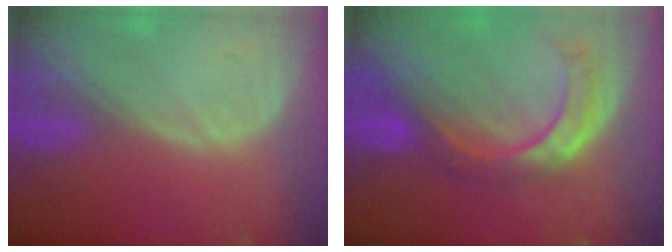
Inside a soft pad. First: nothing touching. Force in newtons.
{"total": 8.2, "press": 7.2, "slide": 3.8}